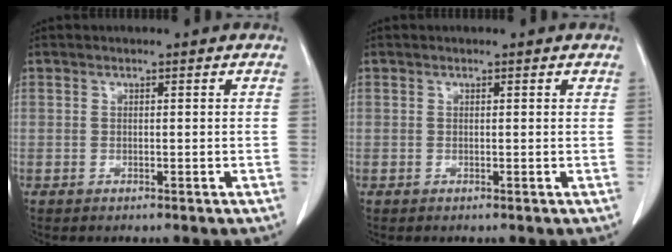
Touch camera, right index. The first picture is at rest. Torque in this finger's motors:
{"motor_torque": [0.00, 0.00, 0.04, 0.00]}